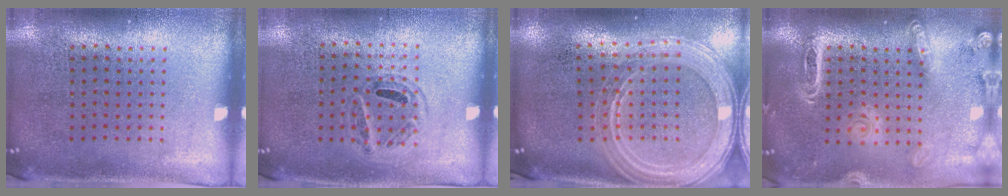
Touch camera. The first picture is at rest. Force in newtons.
{"total": 0.9, "press": 0.8, "slide": 0.5}
{"total": 2.2, "press": 2.0, "slide": 0.8}
{"total": 1.9, "press": 1.8, "slide": 0.7}